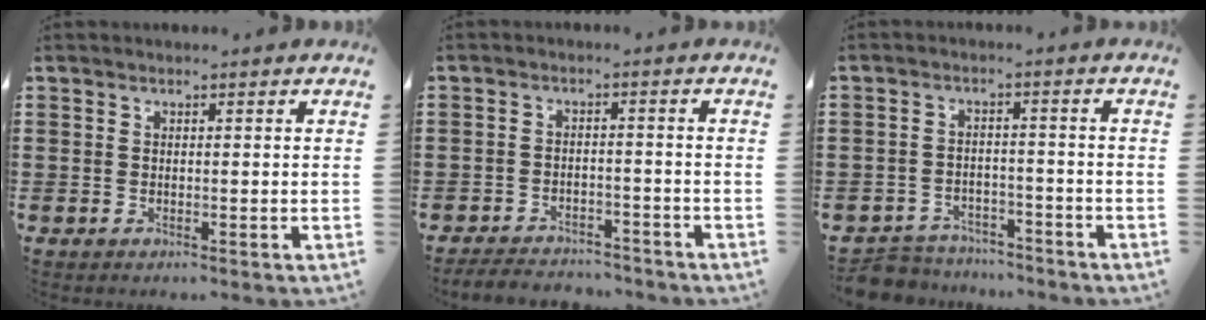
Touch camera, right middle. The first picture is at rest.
{"total": 3.6, "force": [-3.6, 0.6, 0.2], "torque": [-0.007, 0.004, -0.077]}
{"total": 4.7, "force": [-4.6, 1.0, 0.0], "torque": [-0.009, 0.008, -0.099]}